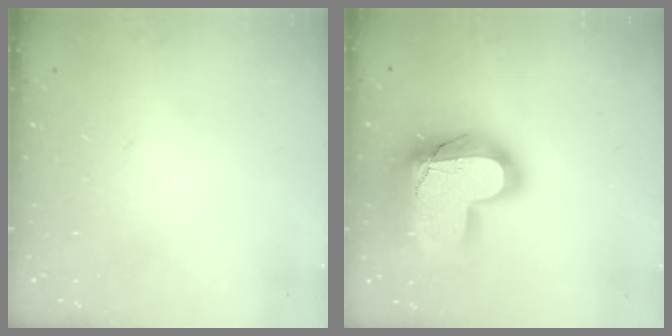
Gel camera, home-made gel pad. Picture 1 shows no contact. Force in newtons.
{"total": 21.0, "press": 20.9, "slide": 1.5}